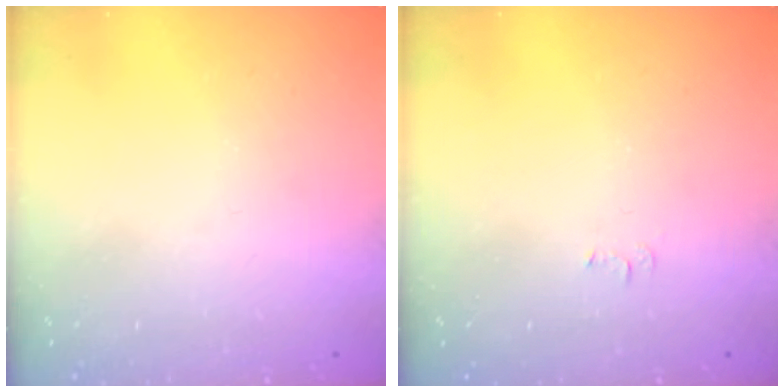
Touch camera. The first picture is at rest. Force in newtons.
{"total": 3.0, "press": 3.0, "slide": 0.5}